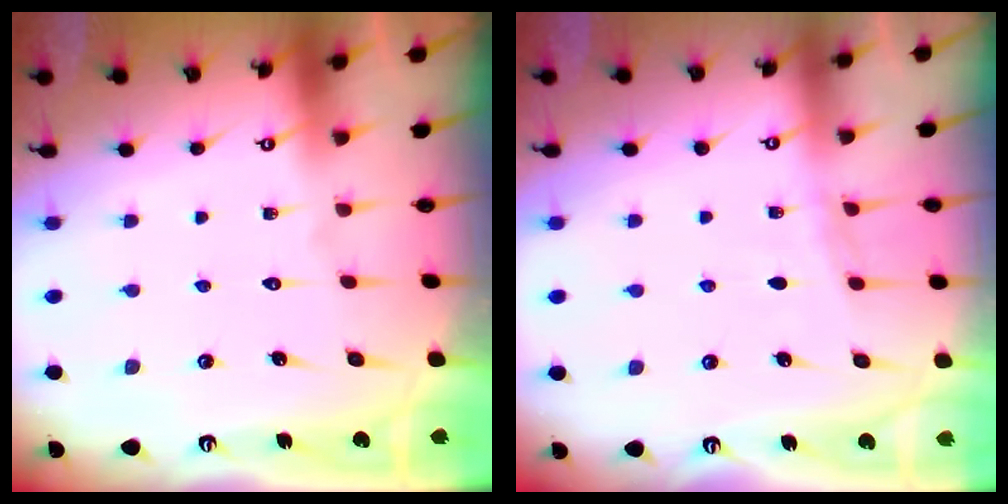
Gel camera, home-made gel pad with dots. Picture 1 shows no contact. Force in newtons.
{"total": 4.8, "press": 4.8, "slide": 0.5}